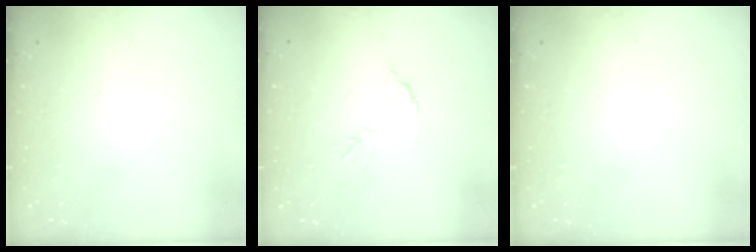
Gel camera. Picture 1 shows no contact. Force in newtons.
{"total": 5.9, "press": 5.9, "slide": 0.3}
{"total": 0.0}